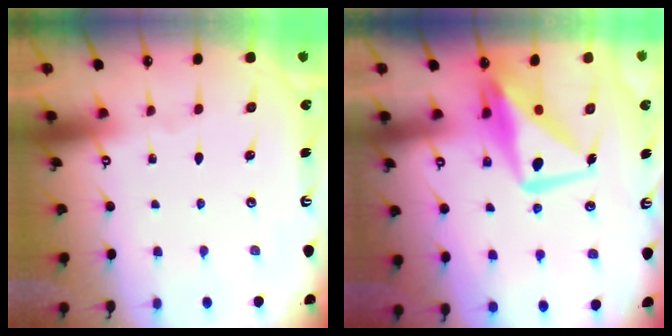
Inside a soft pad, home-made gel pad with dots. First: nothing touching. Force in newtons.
{"total": 11.8, "press": 11.7, "slide": 0.9}